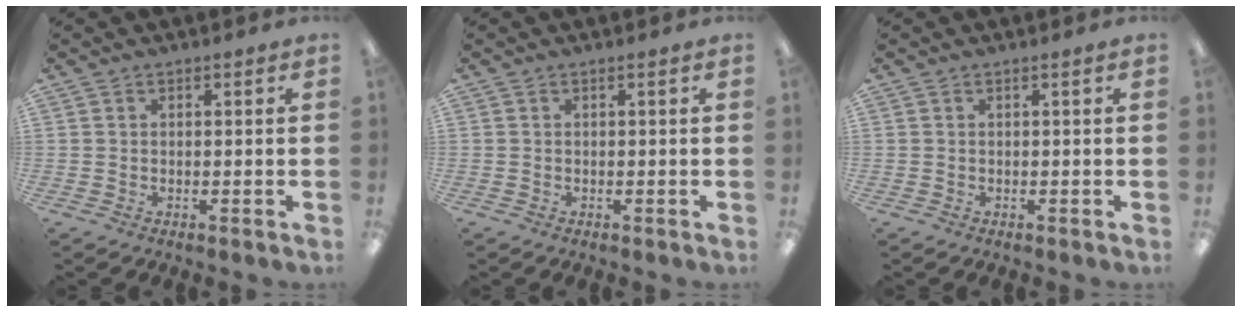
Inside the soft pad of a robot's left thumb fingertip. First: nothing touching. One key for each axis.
{"total": 0.0}
{"total": 0.0}